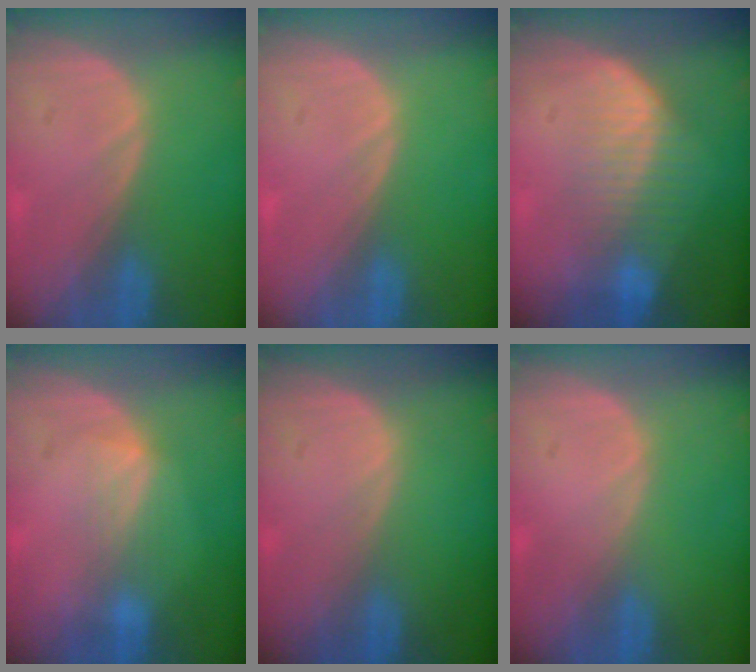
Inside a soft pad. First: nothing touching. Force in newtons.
{"total": 0.0}
{"total": 7.2, "press": 6.6, "slide": 2.9}
{"total": 2.7, "press": 2.7, "slide": 0.4}
{"total": 0.0}
{"total": 0.0}